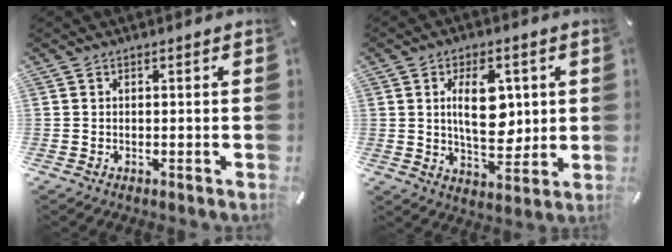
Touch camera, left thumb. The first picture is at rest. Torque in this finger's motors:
{"motor_torque": [0.57, 0.54, 1.35, -0.17, 0.37]}